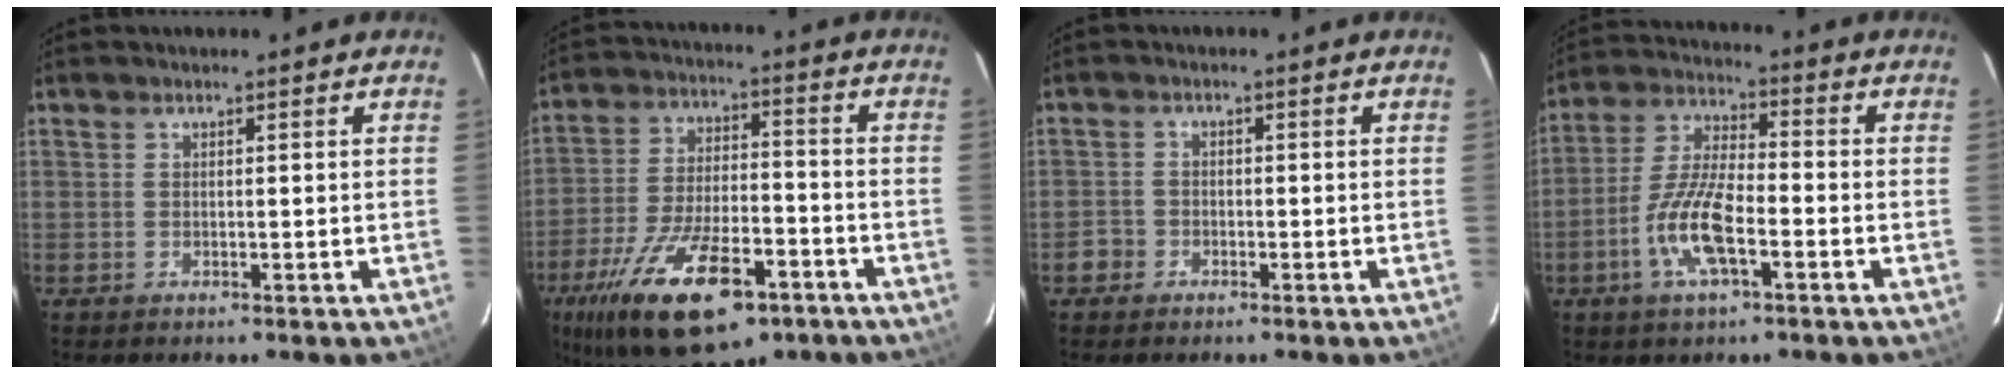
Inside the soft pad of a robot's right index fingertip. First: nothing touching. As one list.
[{"total": 22.8, "force": [-13.3, 9.4, 15.9], "torque": [-0.313, -0.035, -0.212]}, {"total": 2.5, "force": [-1.4, 2.1, 0.1], "torque": [-0.004, 0.010, -0.025]}, {"total": 11.0, "force": [-4.4, 3.4, 9.5], "torque": [-0.202, 0.000, -0.088]}]